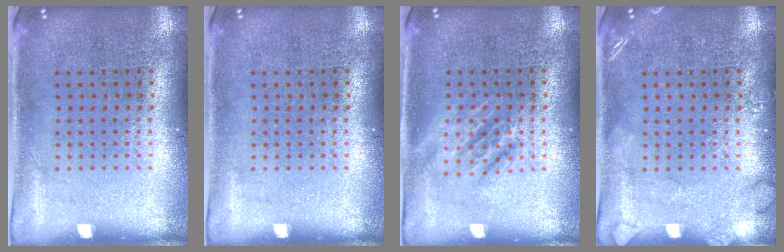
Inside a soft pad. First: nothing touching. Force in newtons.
{"total": 0.0}
{"total": 1.1, "press": 1.1, "slide": 0.2}
{"total": 1.7, "press": 1.6, "slide": 0.3}